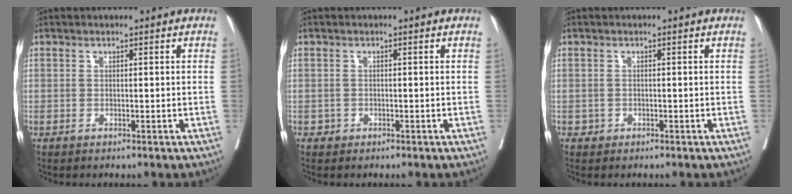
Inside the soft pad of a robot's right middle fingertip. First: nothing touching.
{"total": 0.7, "force": [-0.3, 0.6, 0.0], "torque": [-0.002, 0.004, -0.005]}
{"total": 0.6, "force": [-0.2, 0.6, 0.0], "torque": [-0.002, 0.004, -0.003]}